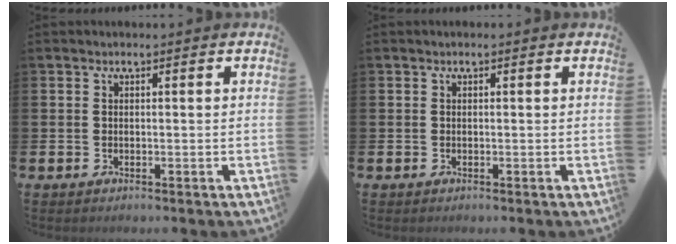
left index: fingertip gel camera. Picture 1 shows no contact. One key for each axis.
{"total": 0.0}